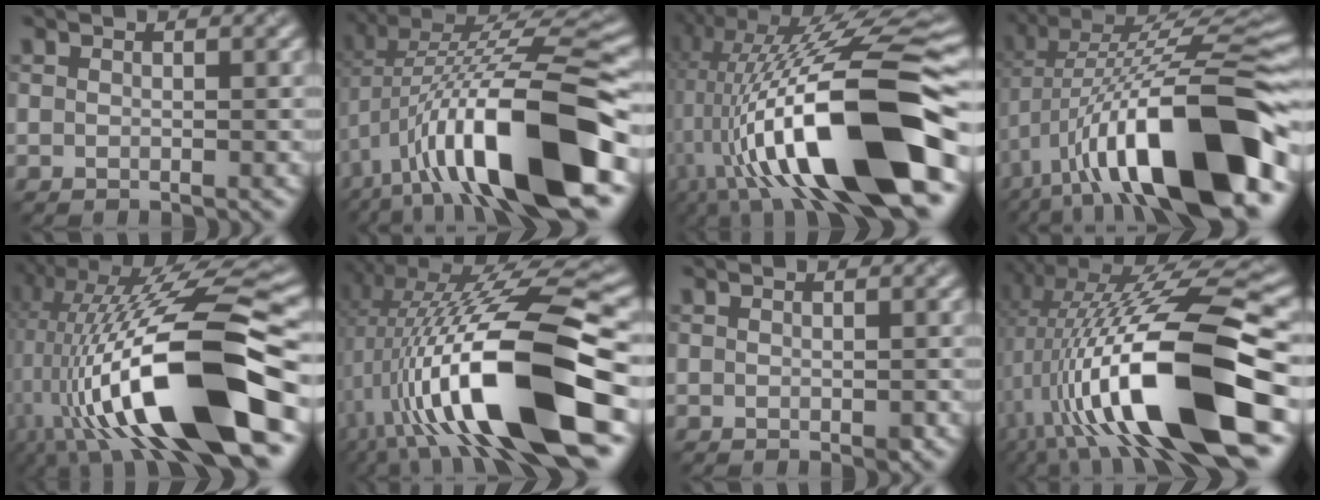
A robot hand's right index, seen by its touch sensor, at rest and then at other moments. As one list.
[{"total": 14.6, "force": [-4.1, 4.1, 13.4], "torque": [-0.230, 0.015, -0.066]}, {"total": 17.5, "force": [-4.0, 4.8, 16.3], "torque": [-0.268, 0.027, -0.072]}, {"total": 16.0, "force": [-5.1, 5.1, 14.3], "torque": [-0.228, 0.021, -0.085]}, {"total": 17.4, "force": [-4.1, 5.2, 16.1], "torque": [-0.292, 0.013, -0.073]}, {"total": 15.7, "force": [-2.5, 4.1, 15.0], "torque": [-0.240, 0.016, -0.043]}, {"total": 0.5, "force": [-0.1, 0.3, 0.4], "torque": [-0.006, -0.002, -0.001]}, {"total": 15.9, "force": [-2.5, 4.2, 15.1], "torque": [-0.247, 0.014, -0.043]}]